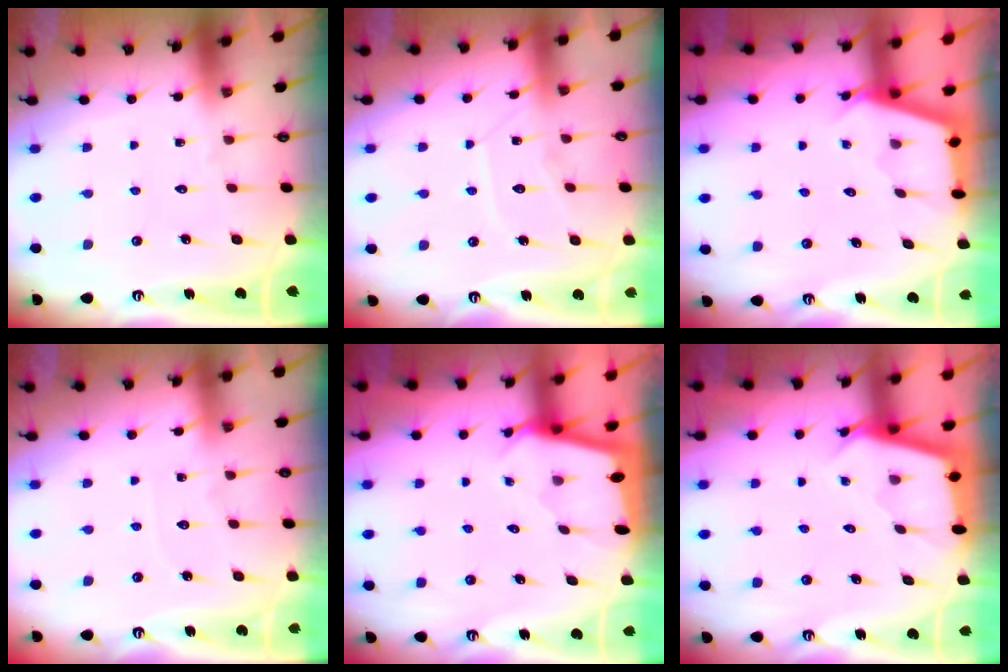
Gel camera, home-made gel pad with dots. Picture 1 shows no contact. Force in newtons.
{"total": 8.0, "press": 8.0, "slide": 0.3}
{"total": 2.4, "press": 2.4, "slide": 0.2}
{"total": 3.4, "press": 3.4, "slide": 0.4}
{"total": 1.7, "press": 1.7, "slide": 0.2}
{"total": 2.5, "press": 2.5, "slide": 0.1}